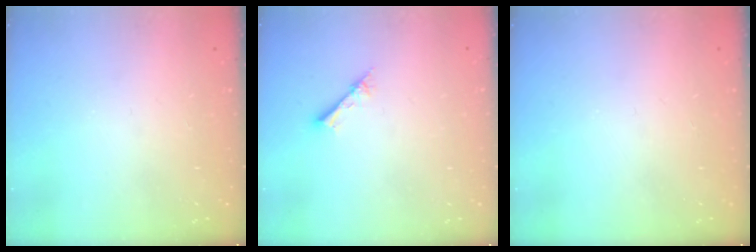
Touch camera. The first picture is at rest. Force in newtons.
{"total": 2.1, "press": 2.1, "slide": 0.2}
{"total": 0.0}